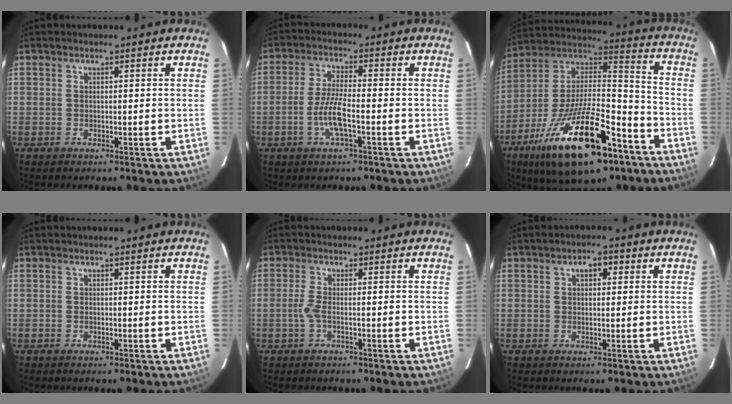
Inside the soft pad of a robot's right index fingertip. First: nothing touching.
{"total": 6.2, "force": [-2.3, 0.8, 5.7], "torque": [-0.118, -0.002, -0.047]}
{"total": 27.4, "force": [-15.3, 10.8, 20.0], "torque": [-0.366, -0.010, -0.246]}
{"total": 0.0}
{"total": 2.1, "force": [-0.7, 0.1, 1.9], "torque": [-0.045, 0.000, -0.016]}
{"total": 2.8, "force": [1.0, 1.6, 2.0], "torque": [-0.029, 0.012, 0.014]}